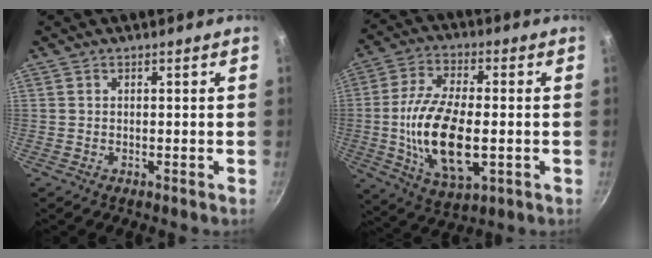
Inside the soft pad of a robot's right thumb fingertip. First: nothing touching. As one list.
[{"total": 16.9, "force": [-2.0, 8.1, 14.7], "torque": [-0.277, 0.002, -0.038]}]